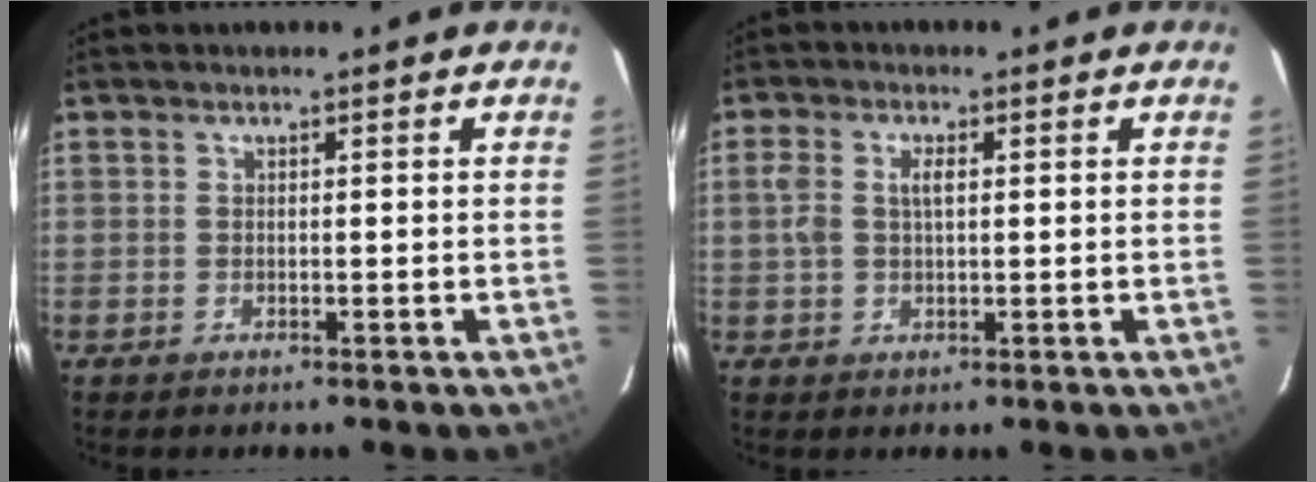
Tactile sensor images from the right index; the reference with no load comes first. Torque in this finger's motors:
{"motor_torque": [0.02, -0.09, 0.18, 0.07]}